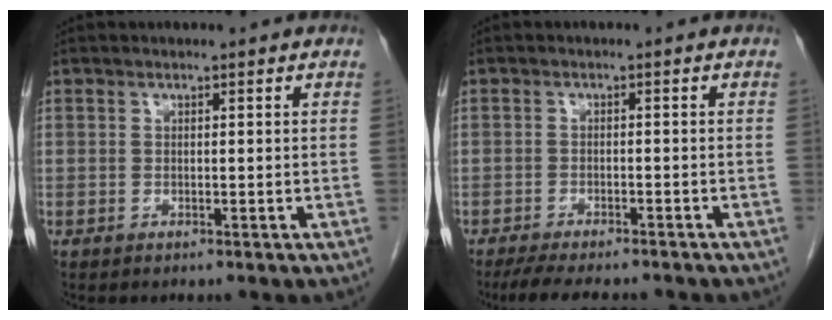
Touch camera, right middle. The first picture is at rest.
{"total": 9.1, "force": [-7.9, 1.7, 4.2], "torque": [-0.064, -0.013, -0.115]}